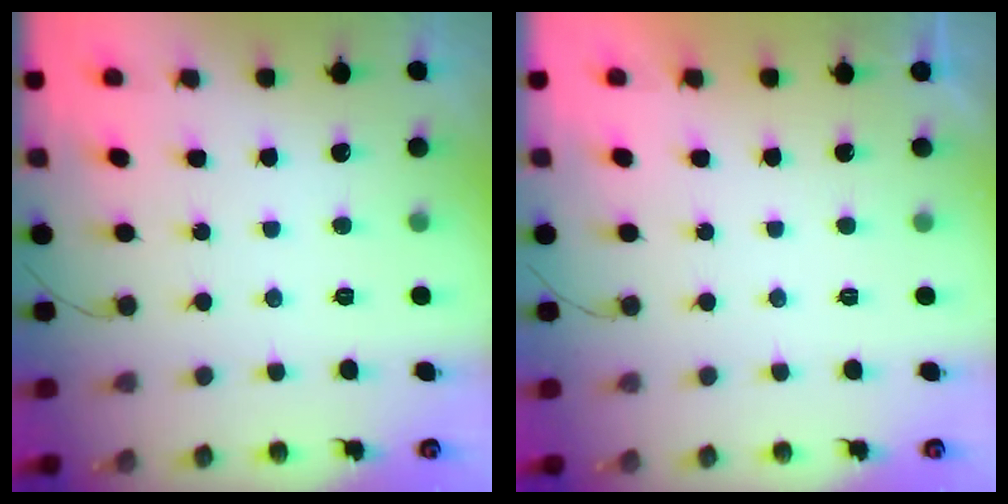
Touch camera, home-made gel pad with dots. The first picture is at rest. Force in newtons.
{"total": 2.0, "press": 2.0, "slide": 0.6}